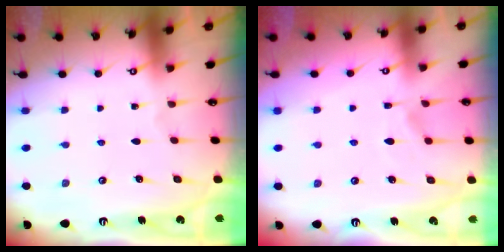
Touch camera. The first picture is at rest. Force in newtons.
{"total": 1.7, "press": 1.0, "slide": 1.3}